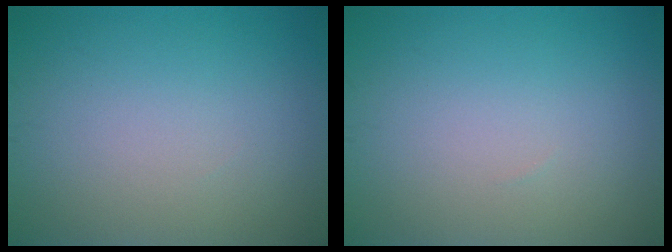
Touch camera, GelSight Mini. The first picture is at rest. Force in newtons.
{"total": 0.0}